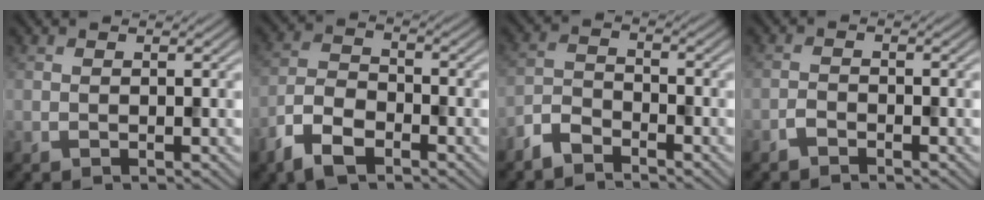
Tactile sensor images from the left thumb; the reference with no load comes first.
{"total": 6.8, "force": [-4.5, 3.2, 3.9], "torque": [-0.084, -0.006, -0.102]}
{"total": 3.9, "force": [-3.3, 1.4, 1.5], "torque": [-0.034, -0.002, -0.082]}
{"total": 1.3, "force": [-1.2, 0.4, 0.5], "torque": [-0.010, 0.002, -0.028]}